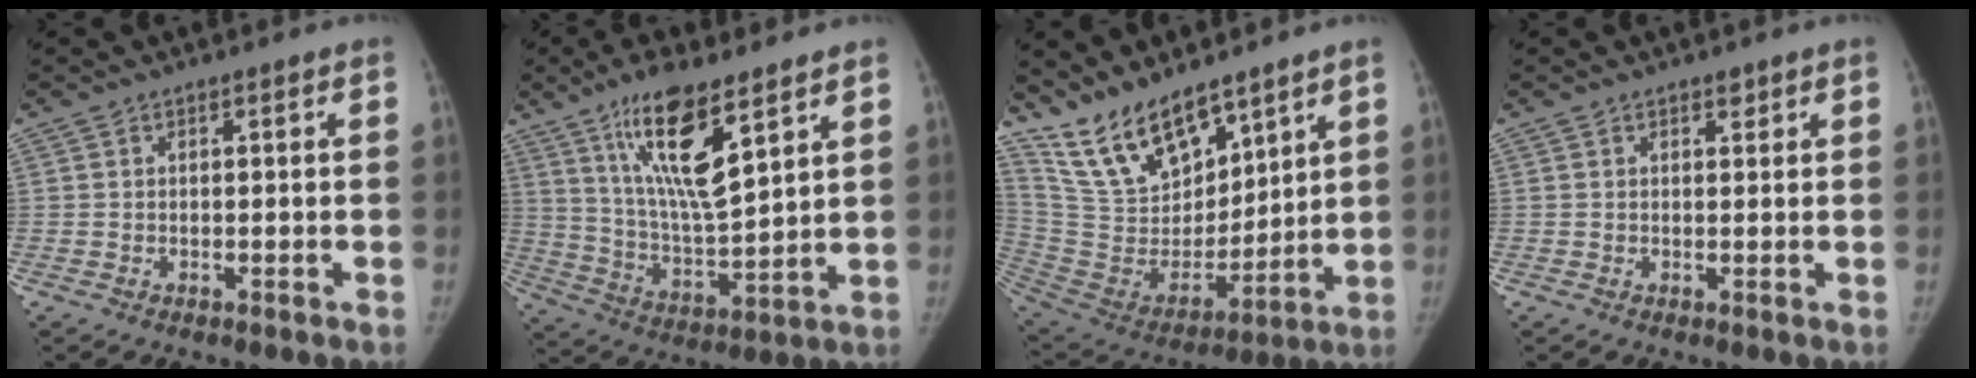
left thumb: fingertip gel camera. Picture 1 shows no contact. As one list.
[{"total": 15.6, "force": [9.0, 4.1, 12.1], "torque": [-0.209, -0.050, 0.176]}, {"total": 17.1, "force": [13.0, 7.4, 8.3], "torque": [-0.112, -0.076, 0.261]}, {"total": 1.2, "force": [0.9, 0.7, 0.4], "torque": [0.003, -0.005, 0.011]}]